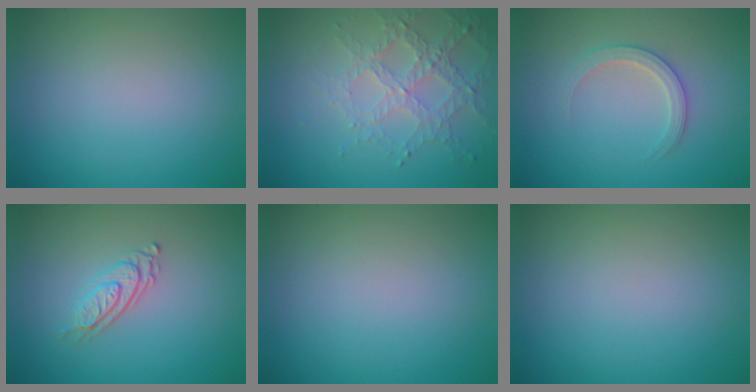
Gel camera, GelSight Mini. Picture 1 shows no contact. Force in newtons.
{"total": 3.1, "press": 2.9, "slide": 1.1}
{"total": 2.2, "press": 2.2, "slide": 0.2}
{"total": 2.8, "press": 2.0, "slide": 2.0}
{"total": 0.0}
{"total": 0.0}